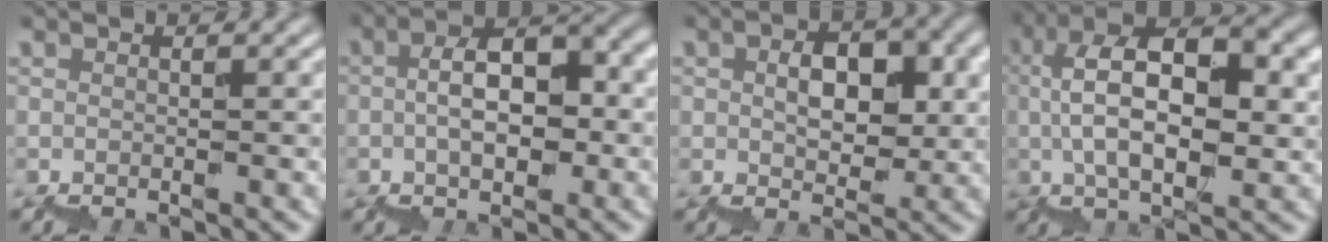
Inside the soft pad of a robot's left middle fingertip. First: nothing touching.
{"total": 5.1, "force": [0.5, 2.4, 4.5], "torque": [-0.070, 0.027, 0.003]}
{"total": 4.3, "force": [2.2, 2.5, 2.7], "torque": [-0.029, 0.018, 0.033]}
{"total": 8.3, "force": [2.0, 3.5, 7.2], "torque": [-0.127, 0.030, 0.034]}